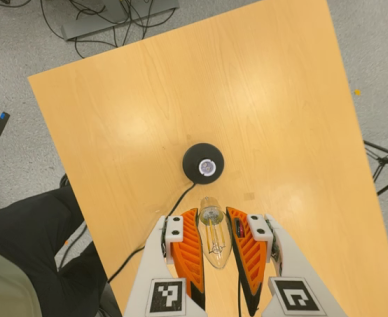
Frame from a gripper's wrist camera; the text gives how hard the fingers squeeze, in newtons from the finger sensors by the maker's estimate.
{"total": 22.8, "left": 25.1, "right": 20.5}